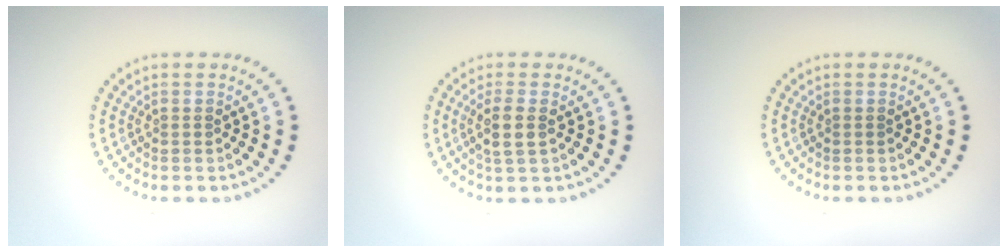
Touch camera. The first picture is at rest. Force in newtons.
{"total": 2.4, "press": 2.1, "slide": 1.1}
{"total": 0.0}